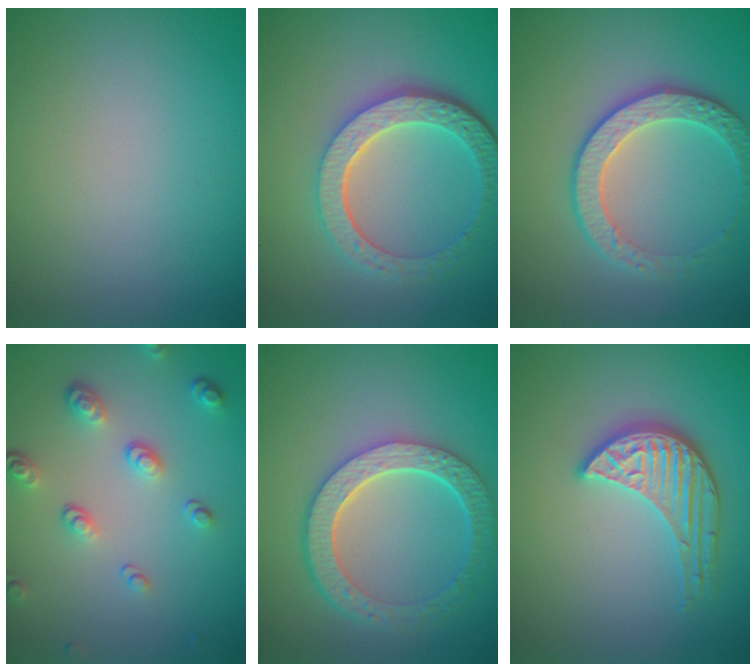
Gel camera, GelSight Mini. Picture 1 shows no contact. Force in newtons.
{"total": 6.2, "press": 4.6, "slide": 4.1}
{"total": 3.7, "press": 3.5, "slide": 1.2}
{"total": 3.2, "press": 2.5, "slide": 2.1}
{"total": 6.1, "press": 4.6, "slide": 4.0}
{"total": 4.0, "press": 3.5, "slide": 1.9}